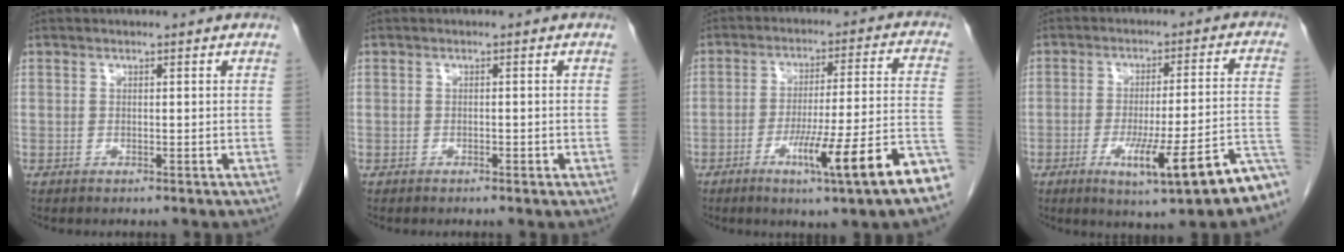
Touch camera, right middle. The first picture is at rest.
{"total": 0.8, "force": [-0.4, 0.2, 0.6], "torque": [-0.014, 0.000, -0.005]}
{"total": 15.5, "force": [-8.0, -0.8, 13.2], "torque": [-0.178, -0.010, -0.117]}
{"total": 14.2, "force": [-8.0, 1.2, 11.7], "torque": [-0.133, 0.010, -0.107]}